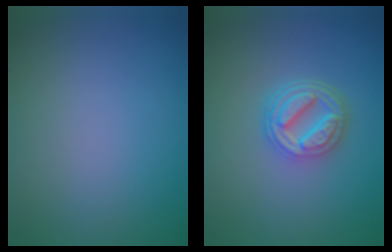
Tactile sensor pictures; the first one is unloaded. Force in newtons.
{"total": 4.9, "press": 3.7, "slide": 3.2}